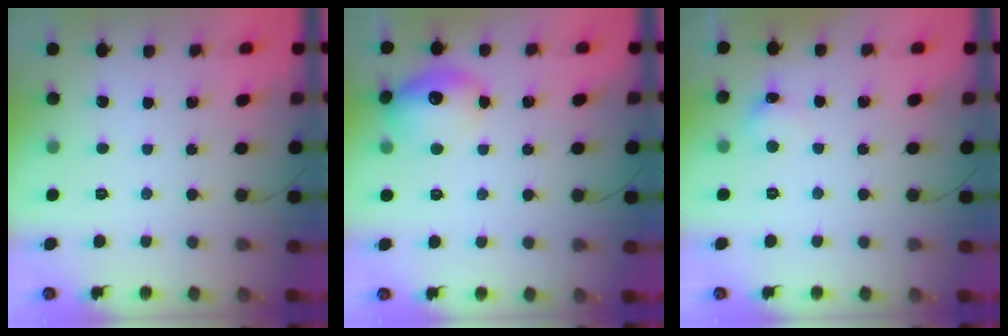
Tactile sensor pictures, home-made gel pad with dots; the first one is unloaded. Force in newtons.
{"total": 14.0, "press": 13.9, "slide": 1.3}
{"total": 6.1, "press": 5.9, "slide": 1.7}